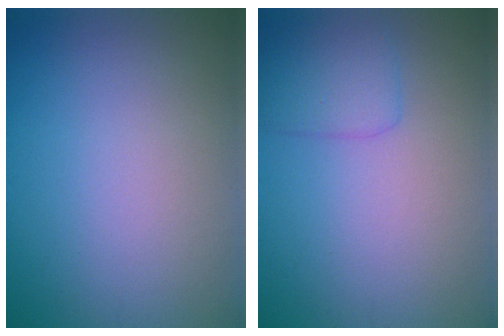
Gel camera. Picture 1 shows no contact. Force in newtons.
{"total": 2.3, "press": 2.3, "slide": 0.1}